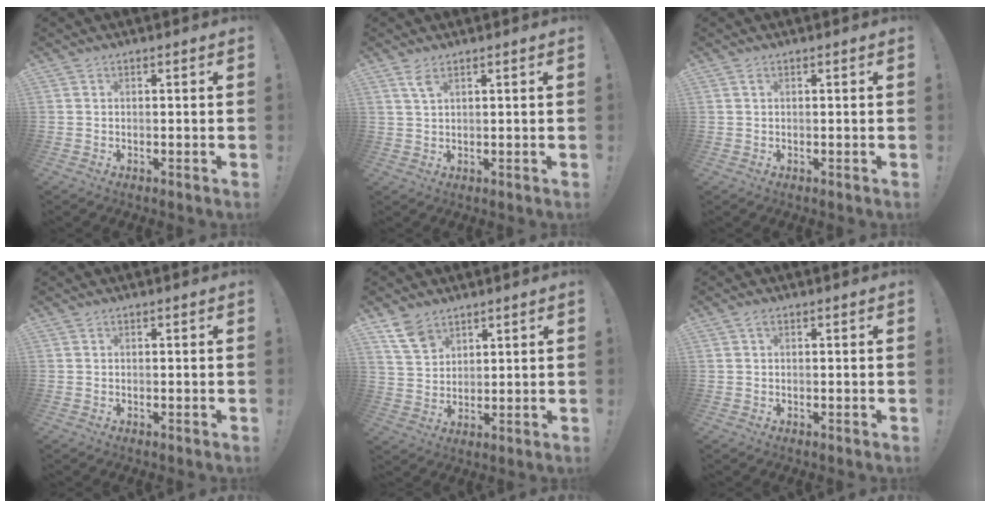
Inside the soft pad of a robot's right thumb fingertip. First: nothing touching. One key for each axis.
{"total": 3.4, "fx": 2.0, "fy": 1.1, "fz": 2.5, "tx": -0.049, "ty": -0.003, "tz": 0.035}
{"total": 0.8, "fx": 0.3, "fy": 0.2, "fz": 0.7, "tx": -0.017, "ty": 0.003, "tz": 0.006}
{"total": 0.0}
{"total": 8.1, "fx": 5.8, "fy": 4.7, "fz": 3.2, "tx": -0.061, "ty": -0.029, "tz": 0.115}
{"total": 1.2, "fx": 0.5, "fy": 0.6, "fz": 0.9, "tx": -0.012, "ty": 0.001, "tz": 0.007}